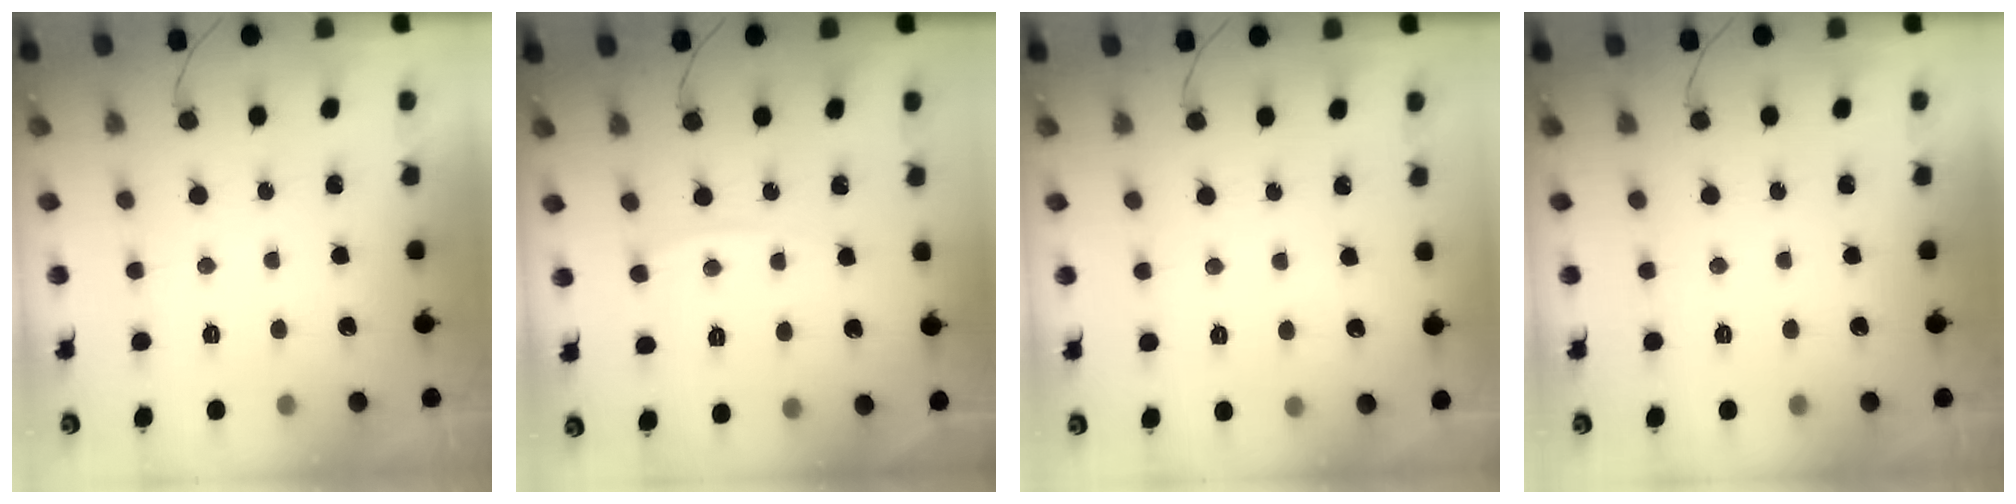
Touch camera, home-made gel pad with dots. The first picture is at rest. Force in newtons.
{"total": 3.7, "press": 3.7, "slide": 0.4}
{"total": 1.1, "press": 1.1, "slide": 0.2}
{"total": 0.0}